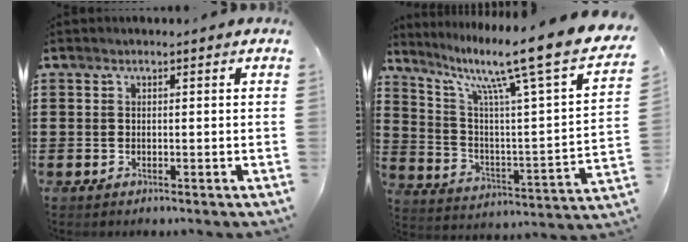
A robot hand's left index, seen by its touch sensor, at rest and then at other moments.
{"total": 12.4, "force": [9.3, -0.1, 8.3], "torque": [-0.167, -0.076, 0.137]}